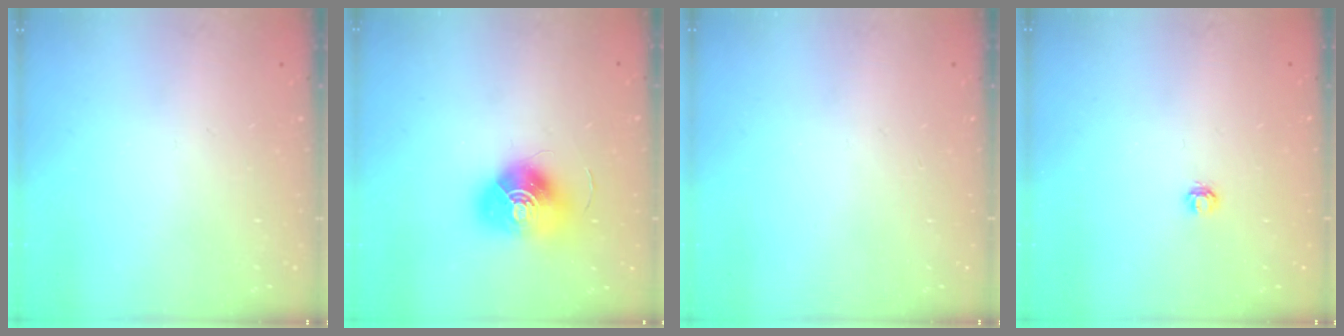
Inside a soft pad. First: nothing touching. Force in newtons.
{"total": 14.4, "press": 14.4, "slide": 0.5}
{"total": 0.0}
{"total": 3.6, "press": 3.6, "slide": 0.3}